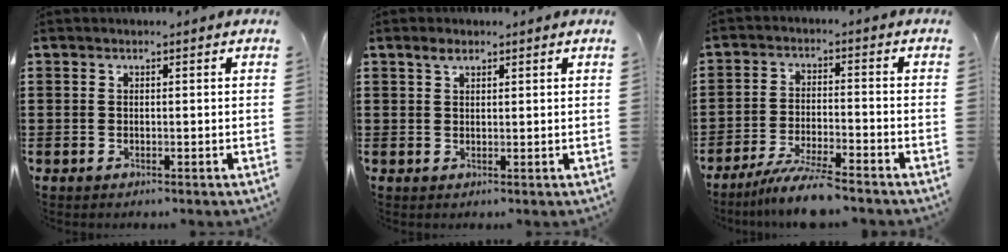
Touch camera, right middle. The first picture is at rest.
{"total": 1.8, "force": [1.4, 0.7, 0.9], "torque": [-0.020, 0.002, 0.027]}
{"total": 6.6, "force": [-5.7, 0.0, 3.1], "torque": [-0.067, -0.017, -0.109]}